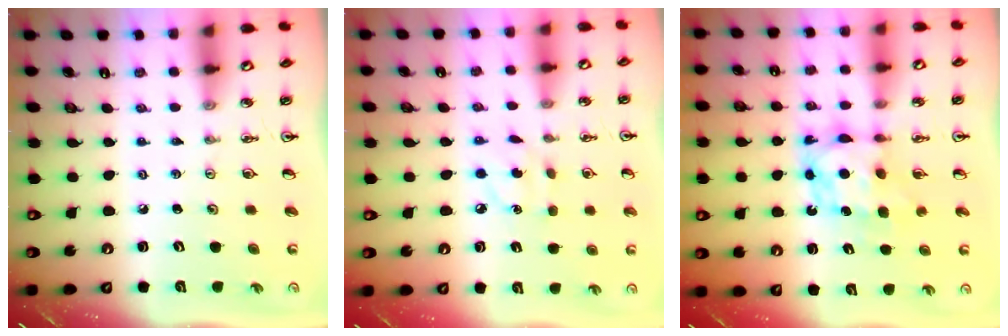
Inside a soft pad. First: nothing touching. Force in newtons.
{"total": 4.1, "press": 4.1, "slide": 0.6}
{"total": 6.8, "press": 6.8, "slide": 0.6}